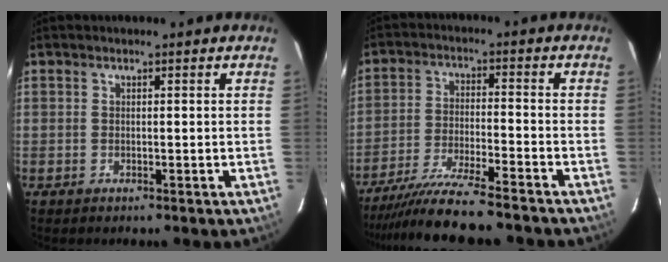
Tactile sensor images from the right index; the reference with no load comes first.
{"total": 13.4, "force": [-11.8, 0.1, 6.3], "torque": [-0.104, -0.023, -0.194]}